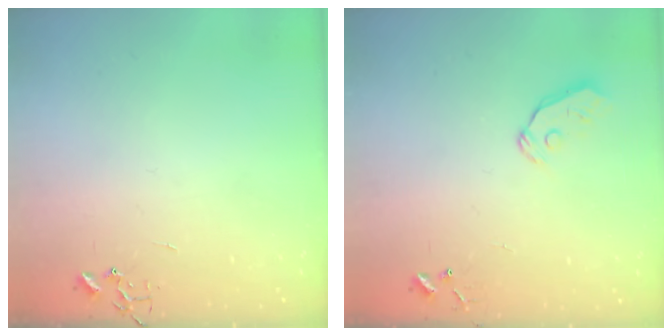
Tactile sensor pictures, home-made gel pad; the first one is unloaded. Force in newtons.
{"total": 5.3, "press": 5.3, "slide": 0.4}